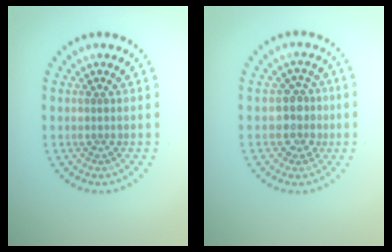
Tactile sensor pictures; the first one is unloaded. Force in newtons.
{"total": 2.5, "press": 2.2, "slide": 1.2}